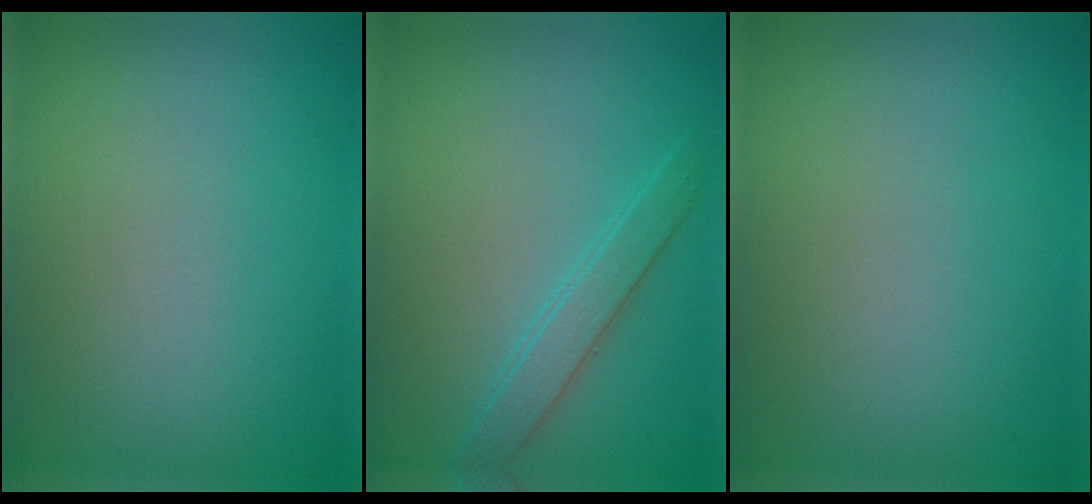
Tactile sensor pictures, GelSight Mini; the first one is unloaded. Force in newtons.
{"total": 2.2, "press": 2.1, "slide": 0.2}
{"total": 0.0}